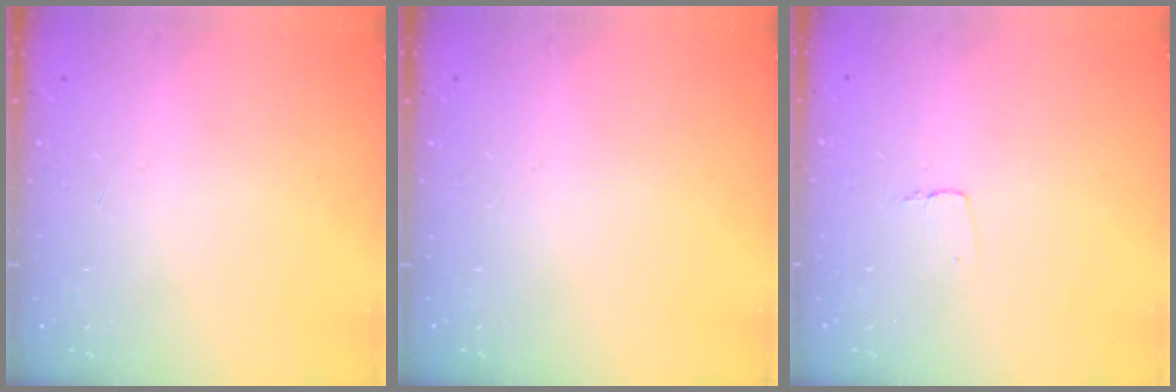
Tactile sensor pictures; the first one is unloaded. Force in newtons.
{"total": 0.0}
{"total": 3.1, "press": 3.1, "slide": 0.3}